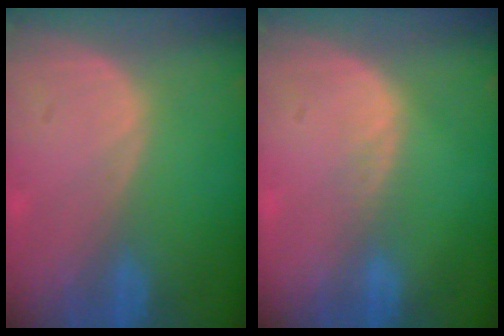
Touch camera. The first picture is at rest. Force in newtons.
{"total": 1.3, "press": 1.3, "slide": 0.1}